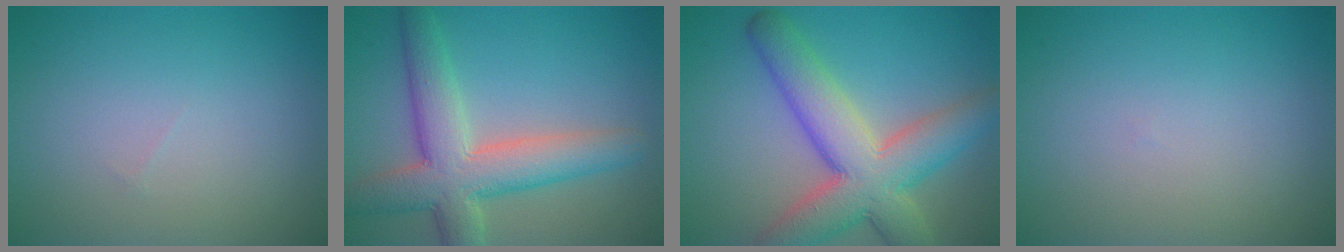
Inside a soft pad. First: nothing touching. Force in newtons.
{"total": 7.5, "press": 7.5, "slide": 0.4}
{"total": 9.3, "press": 9.2, "slide": 0.5}
{"total": 0.0}